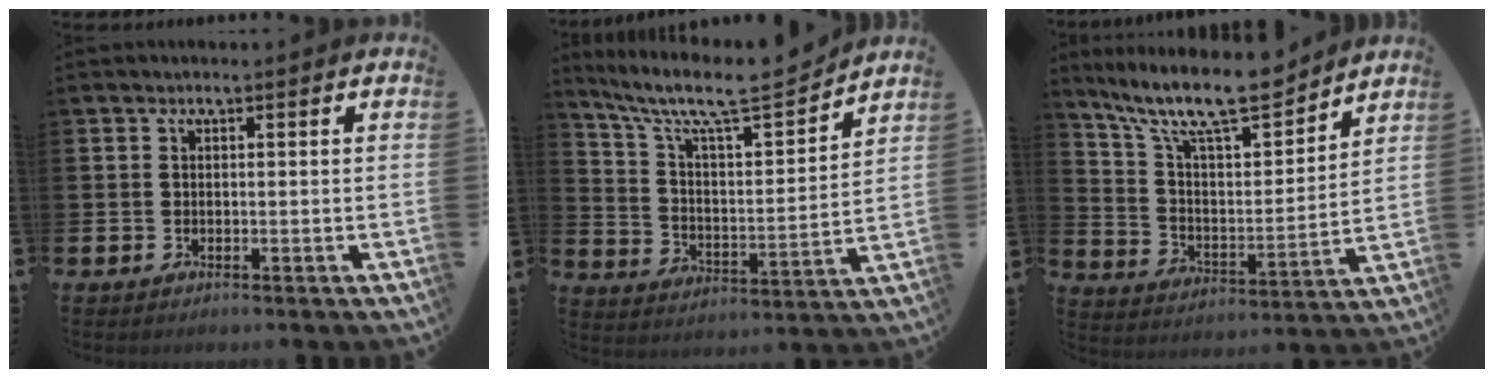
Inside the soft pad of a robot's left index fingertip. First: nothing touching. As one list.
[{"total": 9.7, "force": [8.2, 1.7, 4.8], "torque": [-0.125, -0.059, 0.135]}, {"total": 12.8, "force": [11.0, 2.8, 5.8], "torque": [-0.144, -0.065, 0.193]}]